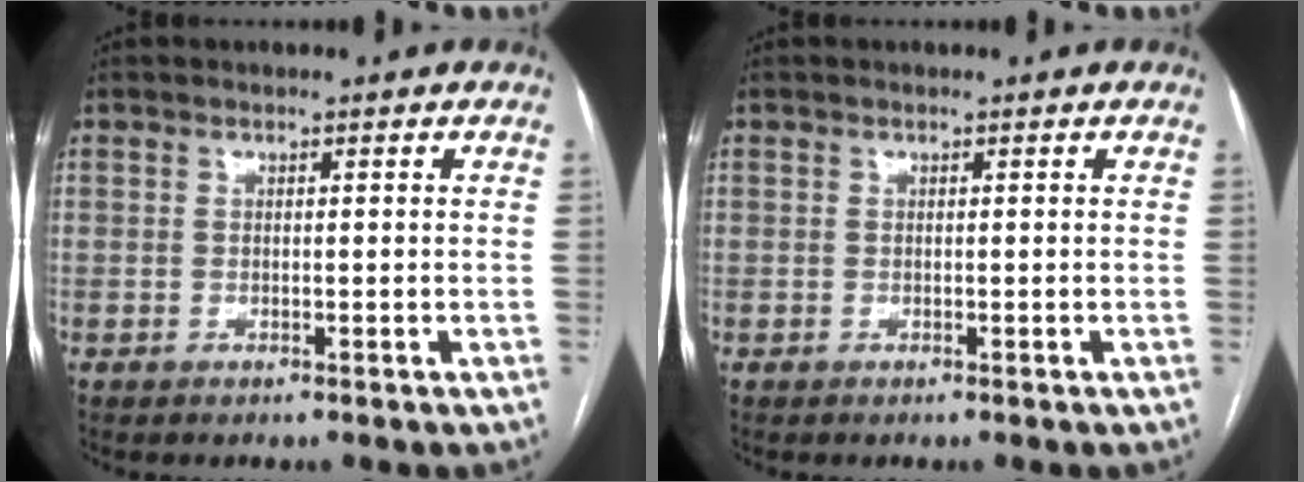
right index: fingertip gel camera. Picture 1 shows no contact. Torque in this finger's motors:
{"motor_torque": [0.14, 0.11, 0.00, 0.00]}